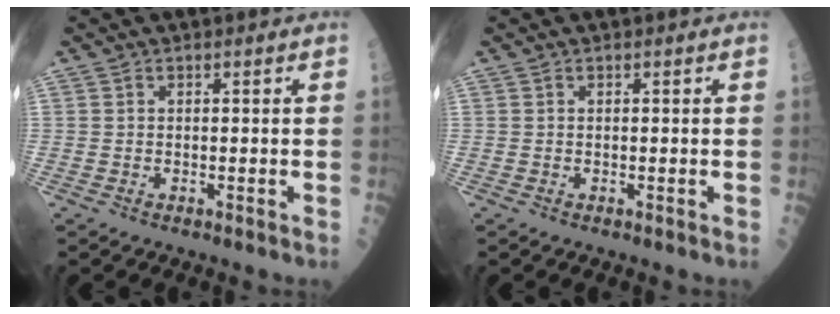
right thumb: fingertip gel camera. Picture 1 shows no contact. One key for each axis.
{"total": 0.0}